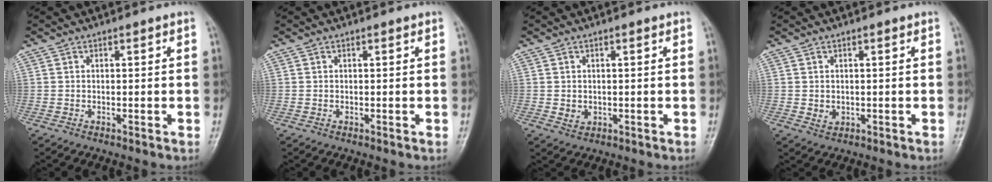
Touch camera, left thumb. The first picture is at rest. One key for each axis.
{"total": 0.0}
{"total": 2.0, "fx": 0.2, "fy": 1.7, "fz": 1.1, "tx": -0.016, "ty": -0.002, "tz": 0.008}
{"total": 2.0, "fx": 0.3, "fy": 1.6, "fz": 1.2, "tx": -0.017, "ty": -0.004, "tz": 0.010}